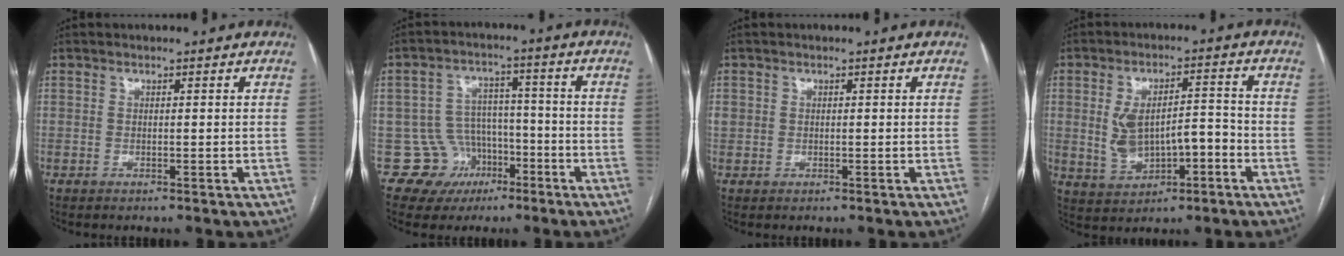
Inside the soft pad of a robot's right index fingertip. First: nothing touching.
{"total": 8.2, "force": [-3.8, 7.3, -0.1], "torque": [0.015, 0.036, -0.052]}
{"total": 1.9, "force": [0.4, 1.7, 0.6], "torque": [-0.020, 0.015, 0.014]}
{"total": 8.5, "force": [-1.5, 4.8, 6.9], "torque": [-0.131, 0.023, -0.010]}